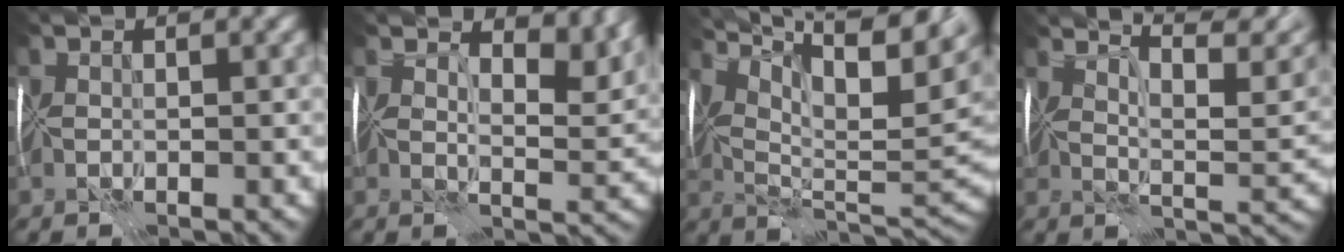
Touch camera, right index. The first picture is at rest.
{"total": 7.0, "force": [5.3, 2.3, 3.9], "torque": [-0.061, 0.001, 0.066]}
{"total": 15.0, "force": [7.3, 5.7, 11.7], "torque": [-0.193, 0.027, 0.118]}
{"total": 9.5, "force": [6.7, 2.1, 6.4], "torque": [-0.091, 0.023, 0.090]}